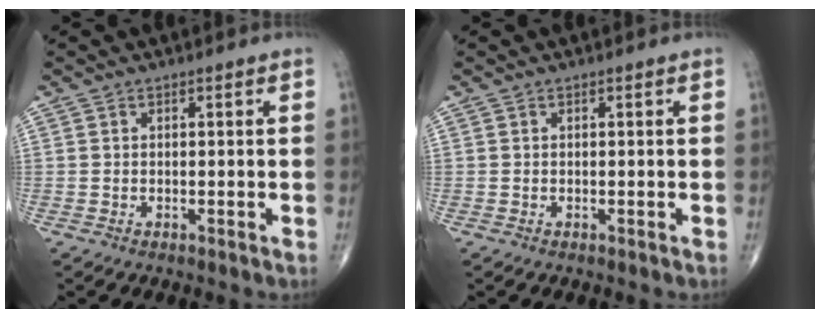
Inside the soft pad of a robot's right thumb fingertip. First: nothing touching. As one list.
[{"total": 0.0}]